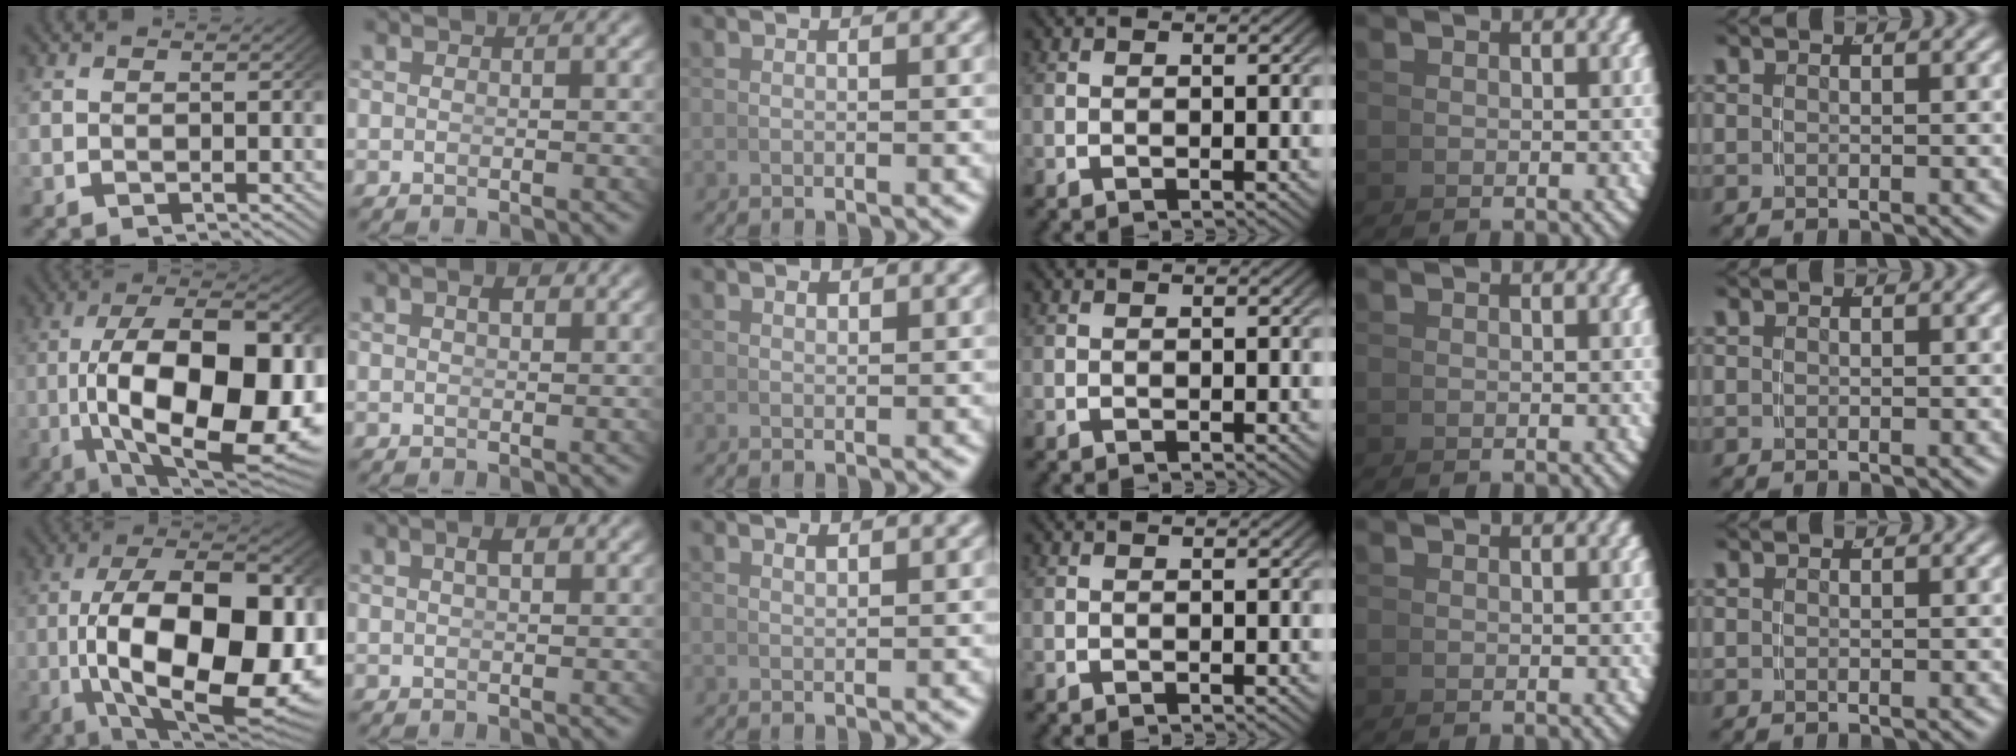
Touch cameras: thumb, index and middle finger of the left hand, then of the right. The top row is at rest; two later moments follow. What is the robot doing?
{"motion": "grasp_and_lifting", "object": "whiteboard"}